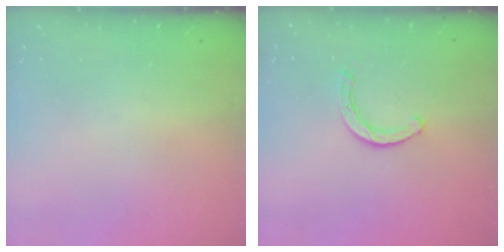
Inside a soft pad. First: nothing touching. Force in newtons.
{"total": 2.0, "press": 2.0, "slide": 0.2}